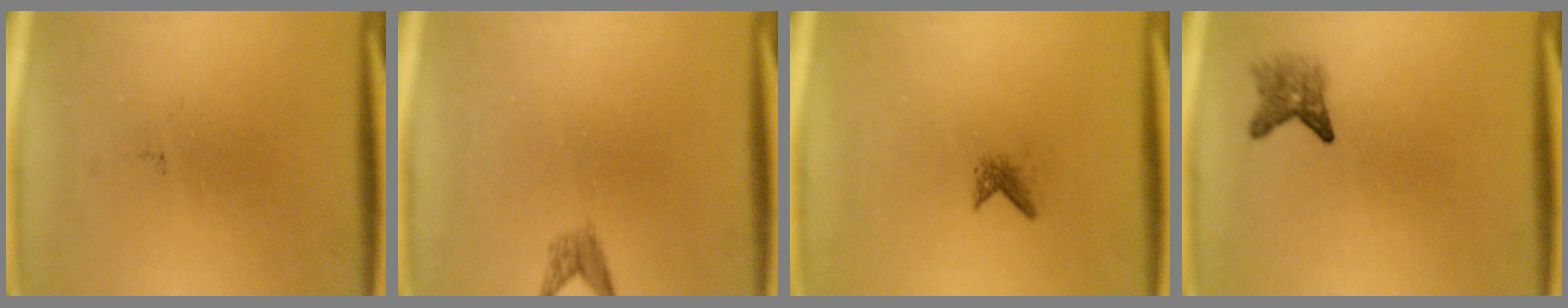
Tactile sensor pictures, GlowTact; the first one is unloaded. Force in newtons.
{"total": 1.4}
{"total": 1.1}
{"total": 2.4}